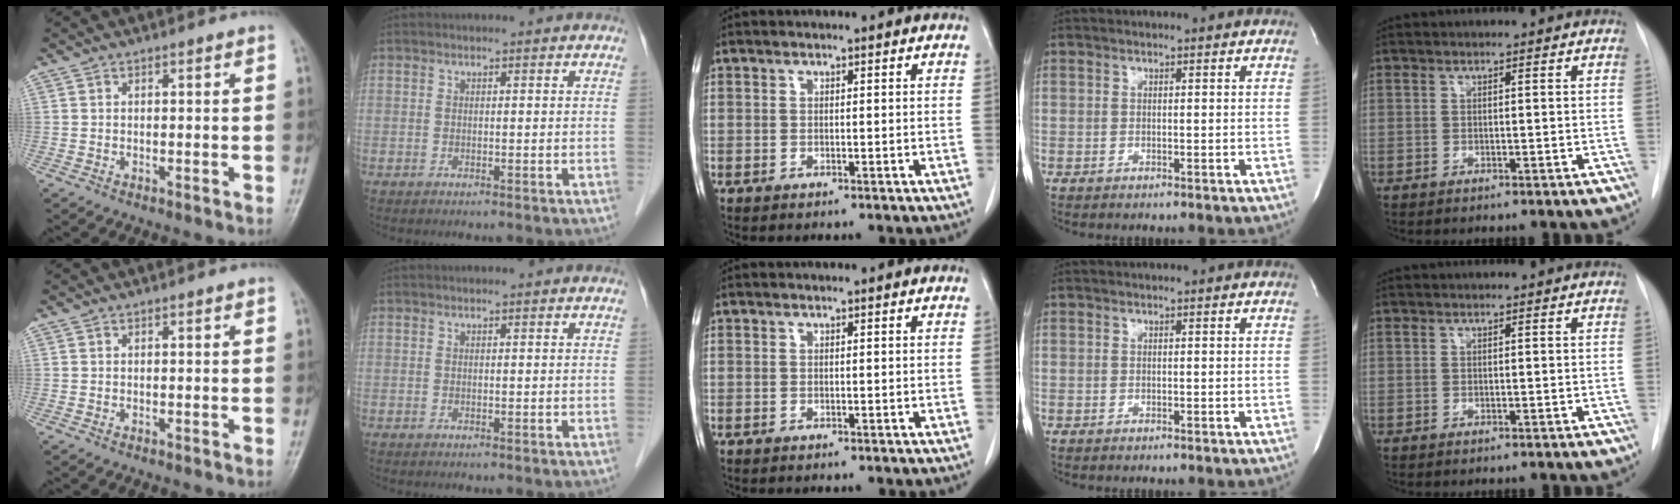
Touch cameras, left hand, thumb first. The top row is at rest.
{}